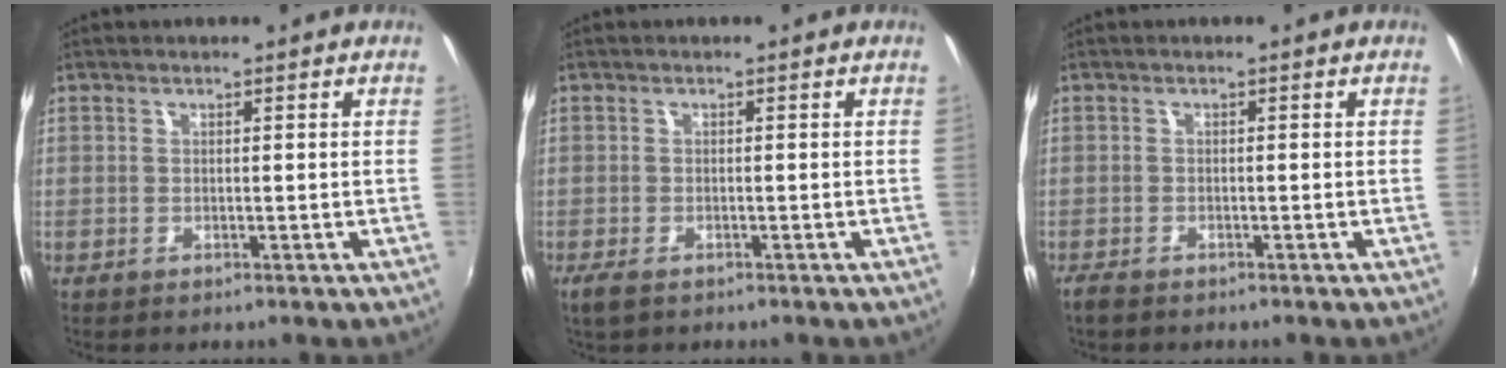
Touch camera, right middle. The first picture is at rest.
{"total": 2.7, "force": [-1.9, 1.1, 1.7], "torque": [-0.036, -0.010, -0.034]}
{"total": 2.0, "force": [-1.7, 0.6, 0.8], "torque": [-0.021, -0.007, -0.035]}